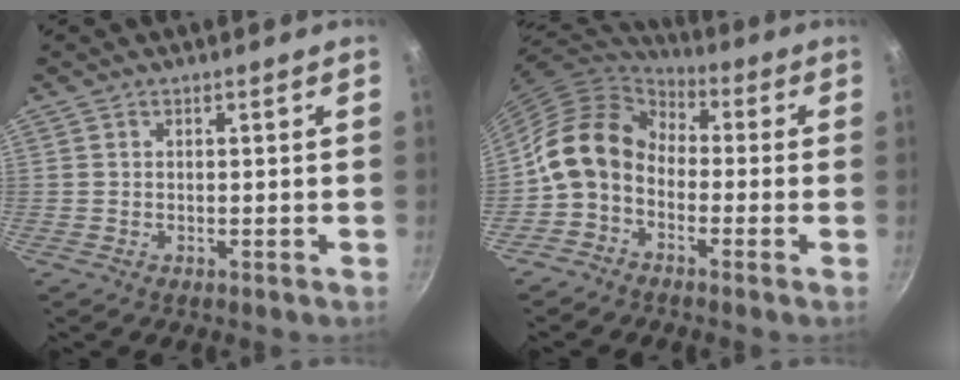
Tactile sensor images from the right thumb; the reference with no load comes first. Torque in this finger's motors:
{"motor_torque": [0.99, 1.83, 0.85, -0.93, 0.29]}